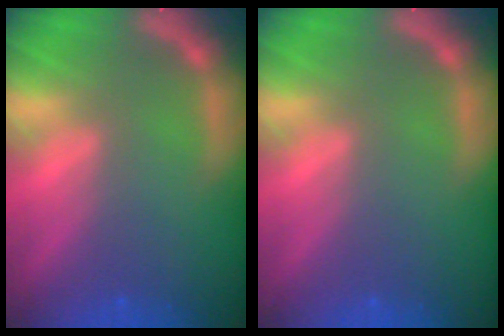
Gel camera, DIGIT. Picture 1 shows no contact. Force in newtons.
{"total": 0.0}